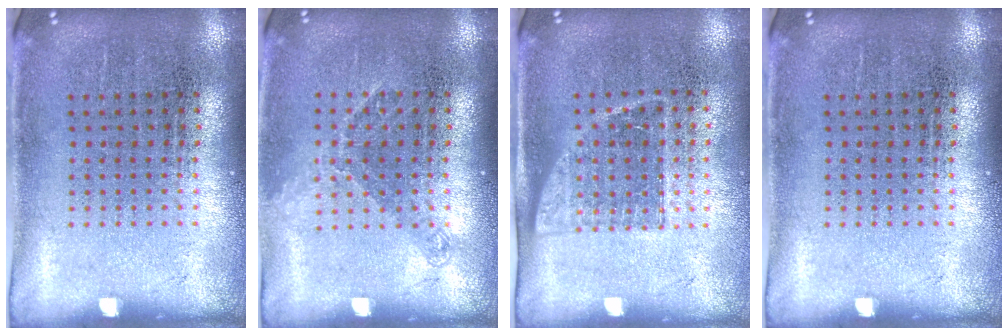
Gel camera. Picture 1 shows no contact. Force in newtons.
{"total": 1.1, "press": 0.9, "slide": 0.6}
{"total": 1.3, "press": 1.1, "slide": 0.7}
{"total": 0.0}